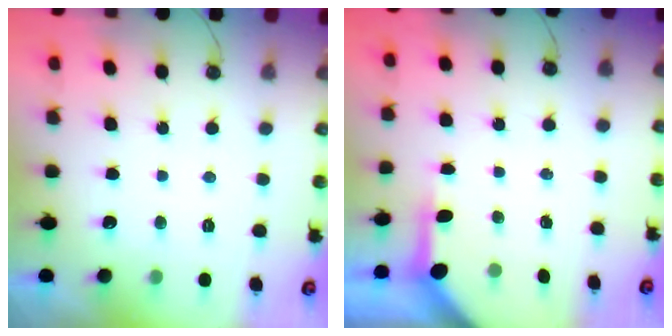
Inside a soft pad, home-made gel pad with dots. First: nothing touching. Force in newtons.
{"total": 3.9, "press": 3.9, "slide": 0.3}